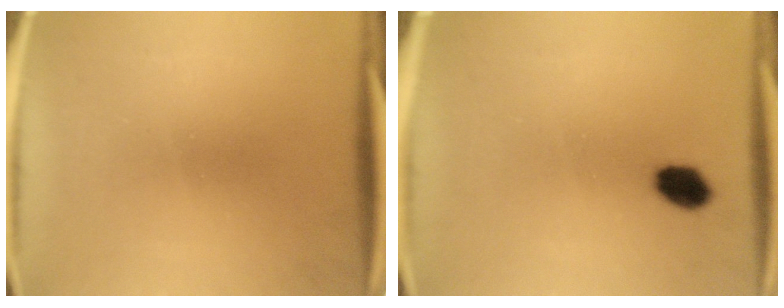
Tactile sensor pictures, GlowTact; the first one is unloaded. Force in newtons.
{"total": 4.4}